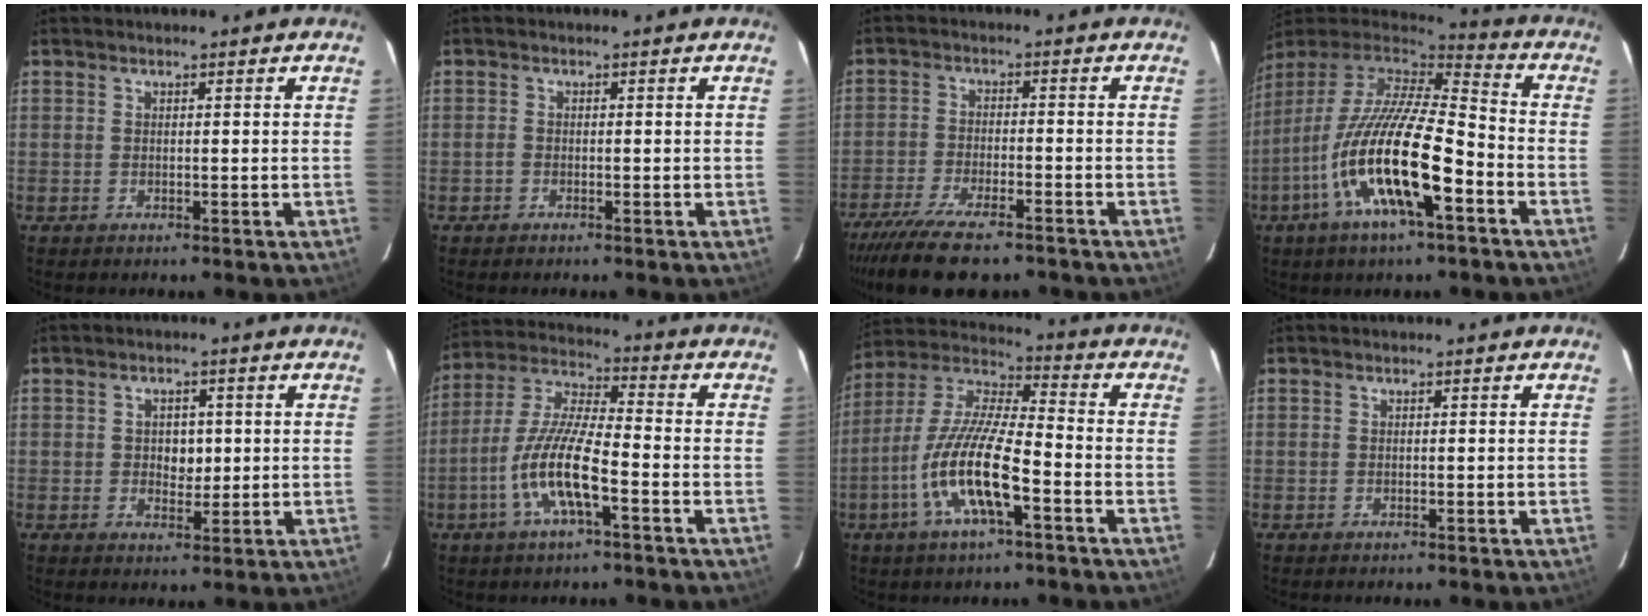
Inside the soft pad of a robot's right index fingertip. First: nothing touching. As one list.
[{"total": 0.7, "force": [-0.5, 0.5, 0.0], "torque": [-0.001, 0.001, -0.012]}, {"total": 13.9, "force": [-11.2, 3.4, 7.6], "torque": [-0.168, -0.037, -0.187]}, {"total": 20.9, "force": [-8.3, 5.2, 18.4], "torque": [-0.338, -0.034, -0.161]}, {"total": 3.7, "force": [0.2, 3.0, 2.3], "torque": [-0.034, 0.007, 0.005]}, {"total": 12.3, "force": [-5.0, 2.4, 11.0], "torque": [-0.231, -0.002, -0.097]}, {"total": 15.4, "force": [-6.3, 3.3, 13.7], "torque": [-0.277, -0.008, -0.126]}, {"total": 0.0}]